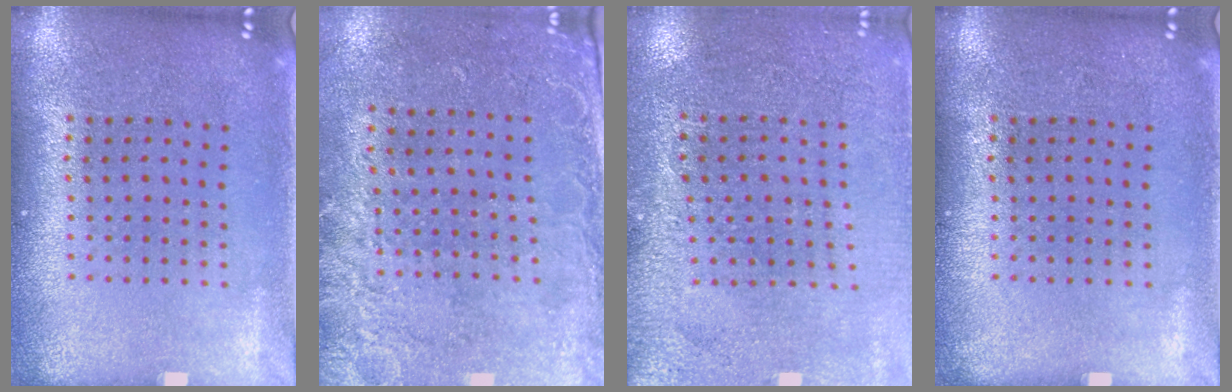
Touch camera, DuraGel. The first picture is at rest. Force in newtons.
{"total": 2.5, "press": 2.0, "slide": 1.5}
{"total": 2.8, "press": 2.8, "slide": 0.2}
{"total": 0.0}